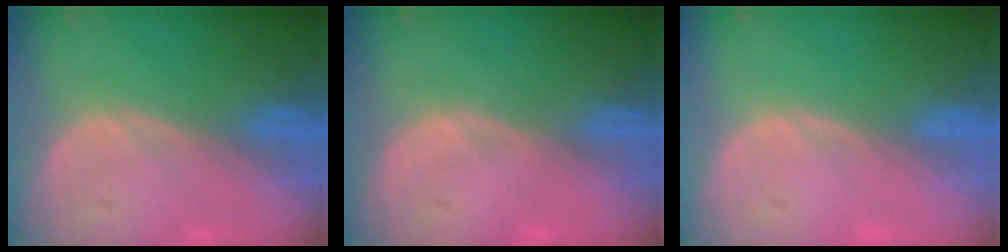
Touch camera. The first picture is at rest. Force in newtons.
{"total": 0.0}
{"total": 0.0}